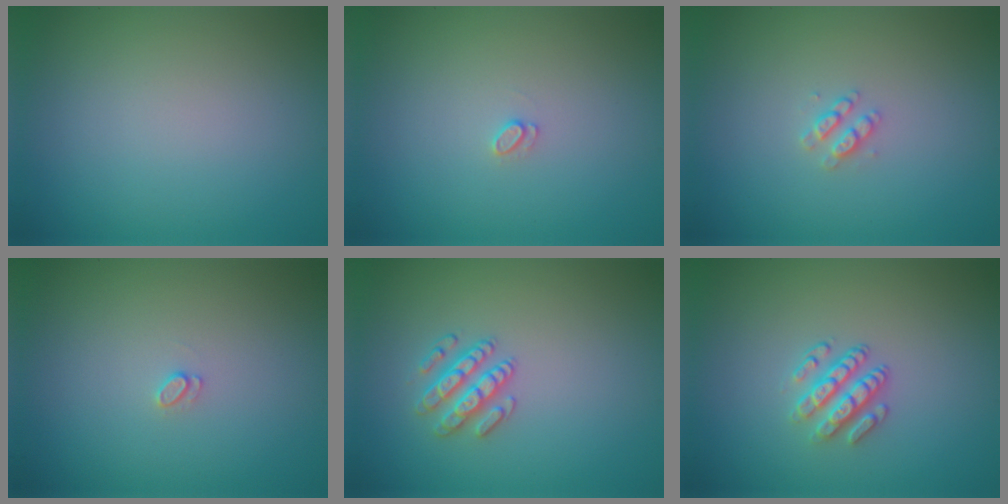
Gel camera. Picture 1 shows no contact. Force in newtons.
{"total": 0.7, "press": 0.7, "slide": 0.1}
{"total": 1.4, "press": 1.3, "slide": 0.3}
{"total": 0.7, "press": 0.7, "slide": 0.1}
{"total": 2.5, "press": 2.4, "slide": 0.5}
{"total": 2.8, "press": 2.4, "slide": 1.5}